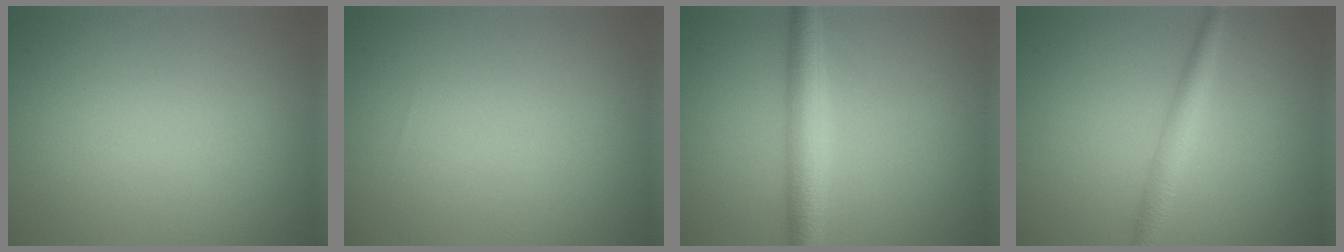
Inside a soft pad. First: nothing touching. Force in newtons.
{"total": 0.0}
{"total": 3.9, "press": 3.9, "slide": 0.1}
{"total": 2.4, "press": 2.4, "slide": 0.0}